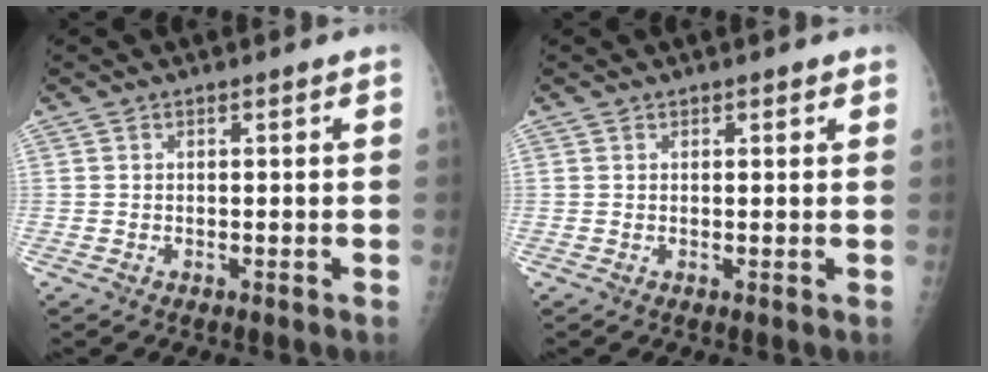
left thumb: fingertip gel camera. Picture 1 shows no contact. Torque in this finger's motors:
{"motor_torque": [0.03, 0.24, -0.19, -0.07, 0.02]}